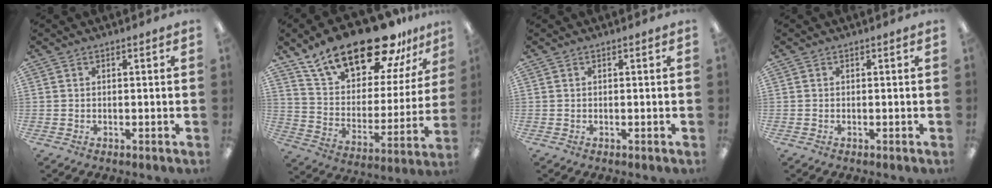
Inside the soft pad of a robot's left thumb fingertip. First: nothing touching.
{"total": 23.3, "force": [17.8, 9.2, 12.0], "torque": [-0.206, -0.116, 0.309]}
{"total": 0.0}
{"total": 0.0}